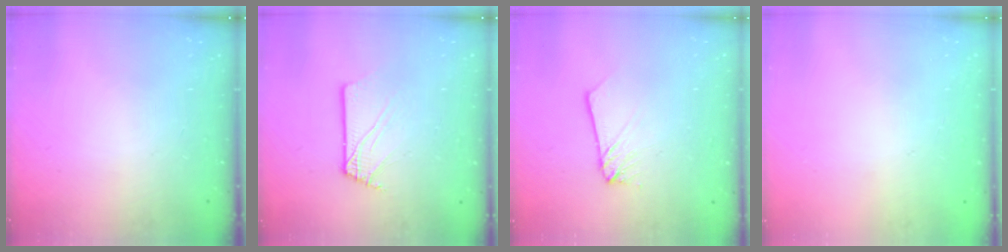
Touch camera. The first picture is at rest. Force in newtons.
{"total": 2.4, "press": 2.4, "slide": 0.1}
{"total": 2.2, "press": 2.2, "slide": 0.1}
{"total": 0.0}